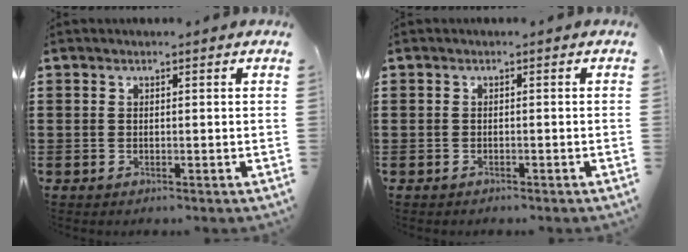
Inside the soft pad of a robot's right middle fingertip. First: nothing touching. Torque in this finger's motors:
{"motor_torque": [-1.01, 1.03, -0.40, -0.12]}